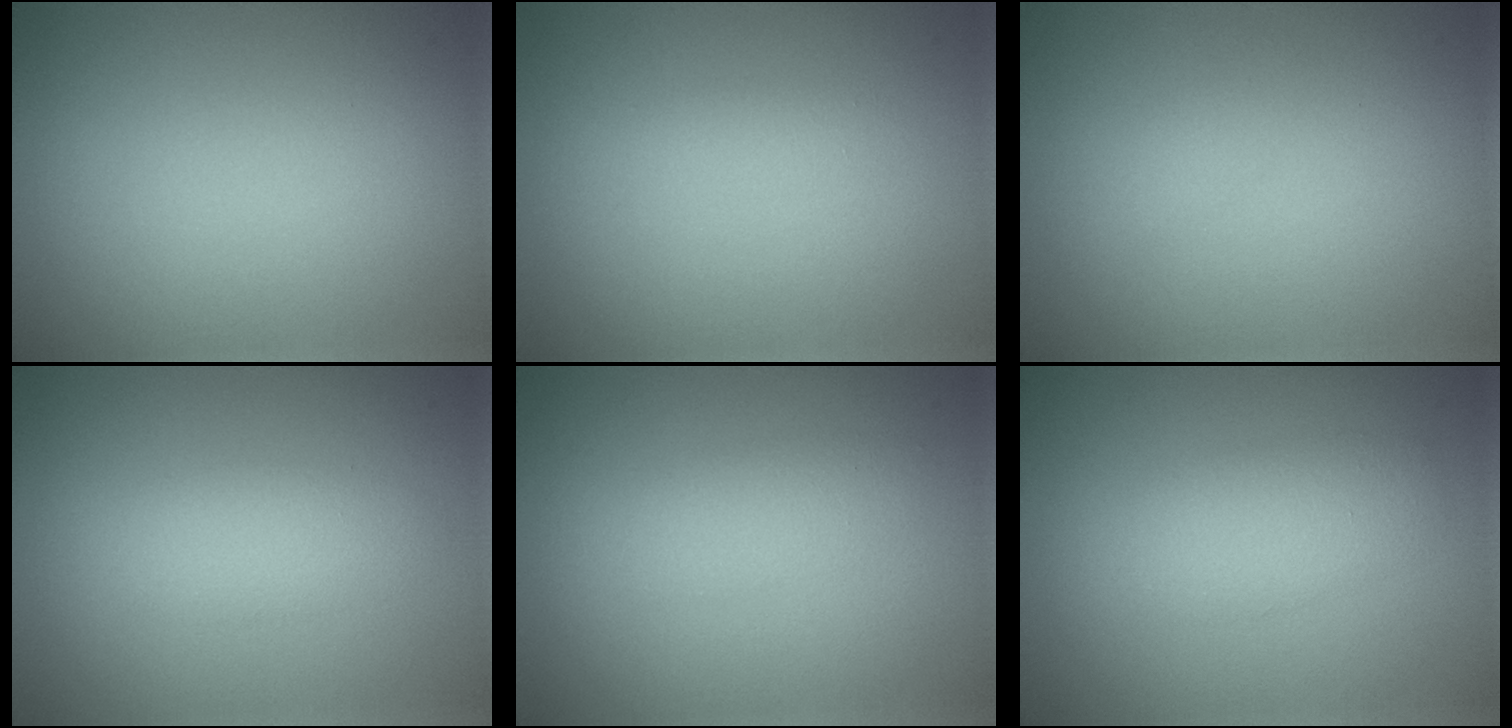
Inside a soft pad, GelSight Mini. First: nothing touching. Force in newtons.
{"total": 0.8, "press": 0.8, "slide": 0.1}
{"total": 0.8, "press": 0.8, "slide": 0.0}
{"total": 2.4, "press": 2.4, "slide": 0.0}
{"total": 1.9, "press": 1.9, "slide": 0.0}
{"total": 3.0, "press": 3.0, "slide": 0.1}